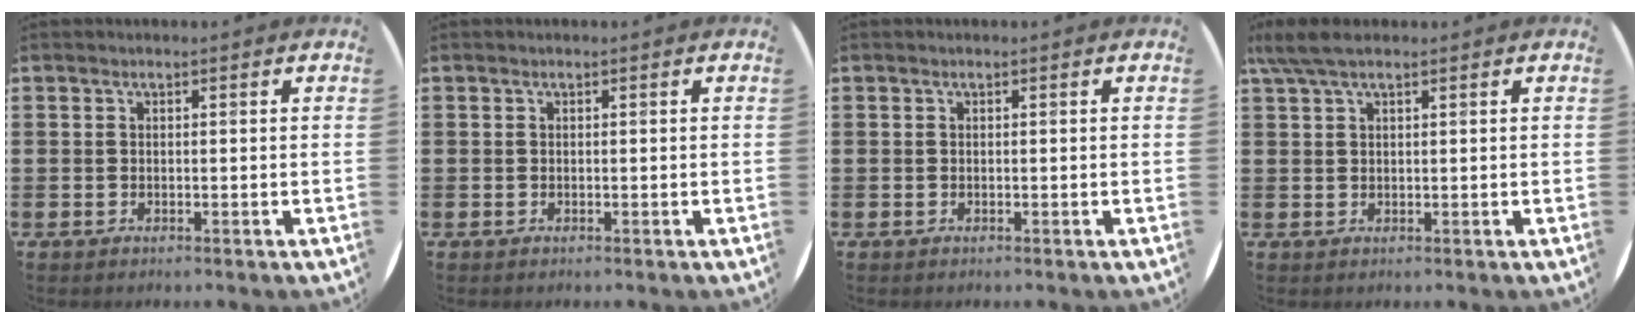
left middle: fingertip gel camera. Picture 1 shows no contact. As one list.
[{"total": 0.0}, {"total": 0.0}, {"total": 3.1, "force": [2.1, 0.7, 2.2], "torque": [-0.046, 0.004, 0.039]}]